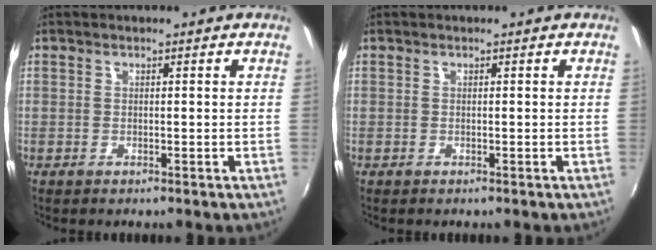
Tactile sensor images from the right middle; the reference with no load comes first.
{"total": 0.0}